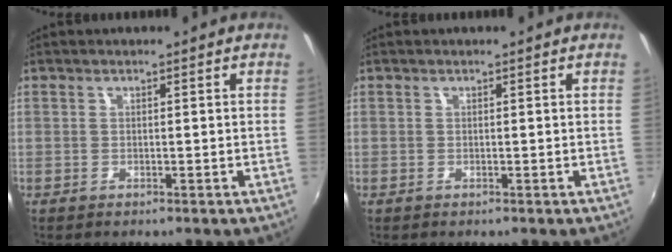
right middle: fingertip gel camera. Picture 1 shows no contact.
{"total": 0.0}